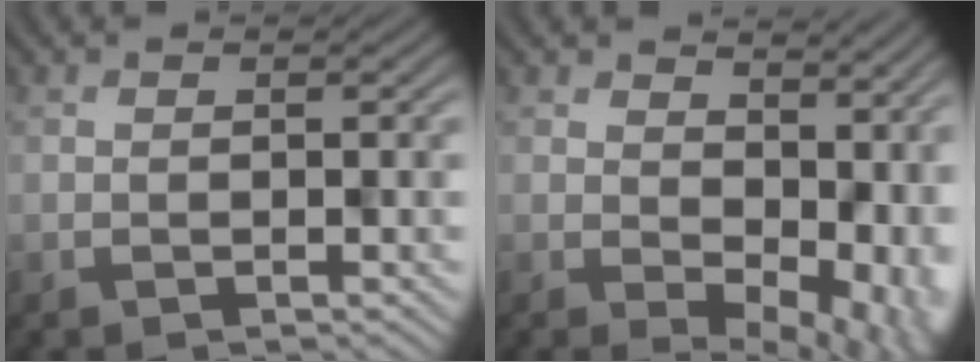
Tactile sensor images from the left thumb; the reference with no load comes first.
{"total": 11.5, "force": [0.5, 7.3, 8.9], "torque": [-0.104, -0.039, 0.046]}